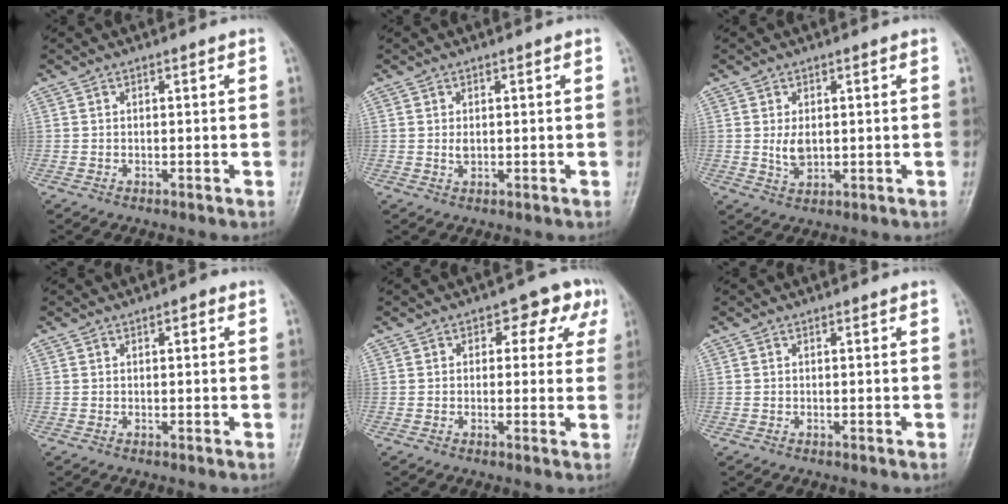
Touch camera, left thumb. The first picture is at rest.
{"total": 1.2, "force": [0.2, 0.8, 1.0], "torque": [-0.015, -0.002, 0.006]}
{"total": 3.5, "force": [0.4, 2.2, 2.7], "torque": [-0.043, -0.008, 0.013]}
{"total": 1.4, "force": [0.5, 0.6, 1.1], "torque": [-0.011, 0.002, 0.005]}
{"total": 7.2, "force": [2.8, 4.4, 5.0], "torque": [-0.014, 0.004, 0.023]}
{"total": 0.0}